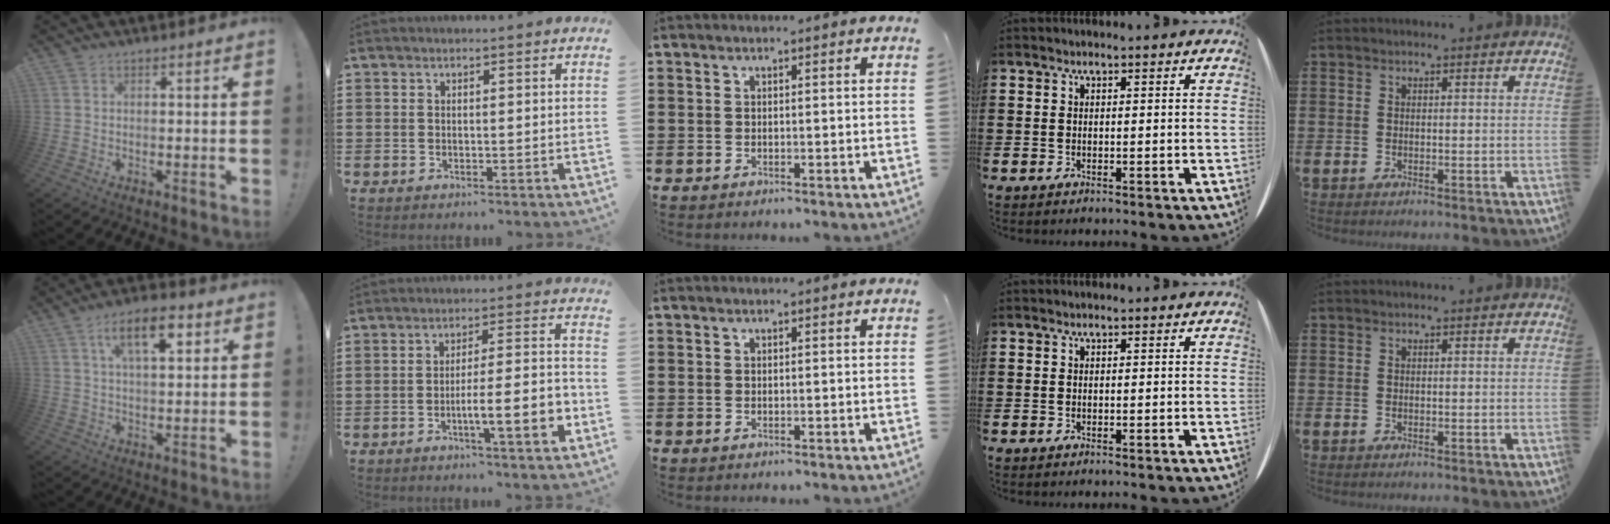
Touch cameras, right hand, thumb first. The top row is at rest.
{"thumb": {"total": 11.3, "force": [4.7, 4.7, 9.1], "torque": [-0.139, -0.005, 0.077]}, "index": {"total": 8.6, "force": [-3.2, 1.2, 7.8], "torque": [-0.119, -0.005, -0.056]}}